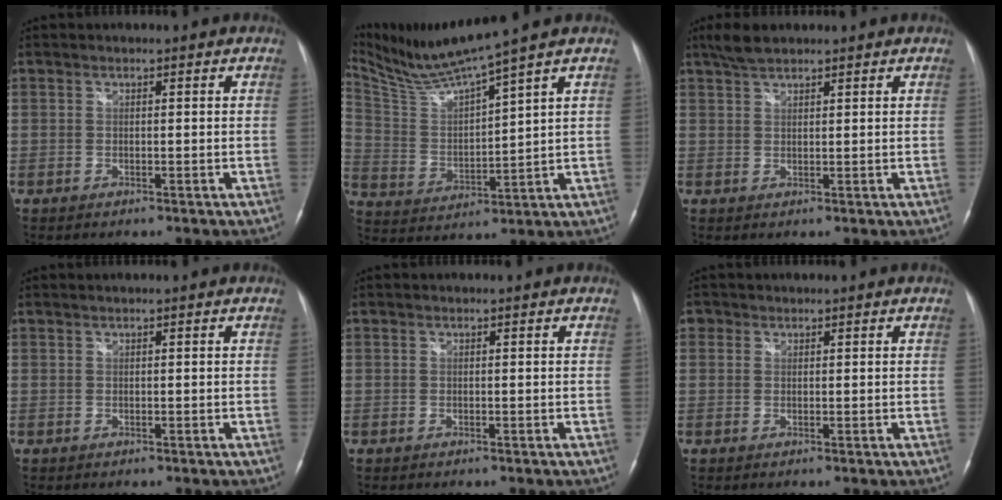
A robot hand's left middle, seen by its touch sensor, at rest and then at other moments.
{"total": 10.4, "force": [9.3, -2.5, 4.1], "torque": [-0.097, -0.005, 0.190]}
{"total": 3.3, "force": [2.8, 0.9, 1.6], "torque": [-0.041, 0.009, 0.055]}
{"total": 0.0}
{"total": 0.0}
{"total": 1.2, "force": [0.6, 1.0, 0.1], "torque": [0.006, 0.002, 0.006]}